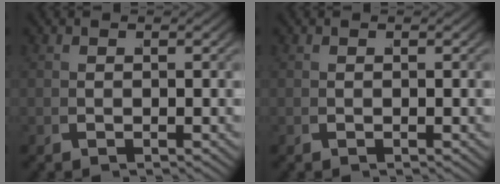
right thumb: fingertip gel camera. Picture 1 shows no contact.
{"total": 0.0}